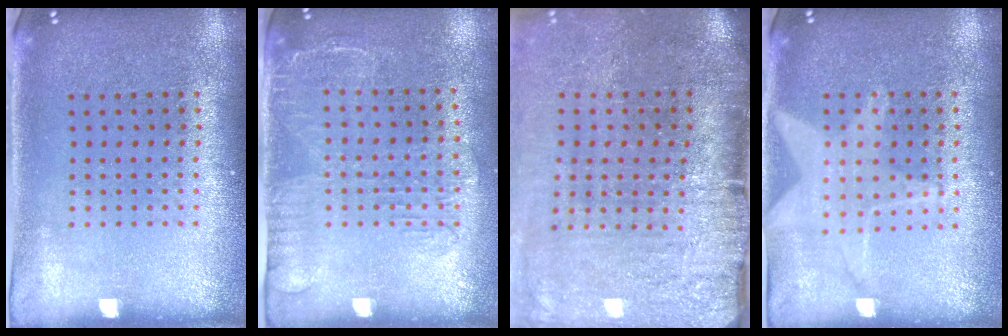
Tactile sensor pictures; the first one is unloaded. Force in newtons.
{"total": 1.6, "press": 1.2, "slide": 1.1}
{"total": 4.5, "press": 3.7, "slide": 2.5}
{"total": 1.3, "press": 1.2, "slide": 0.3}